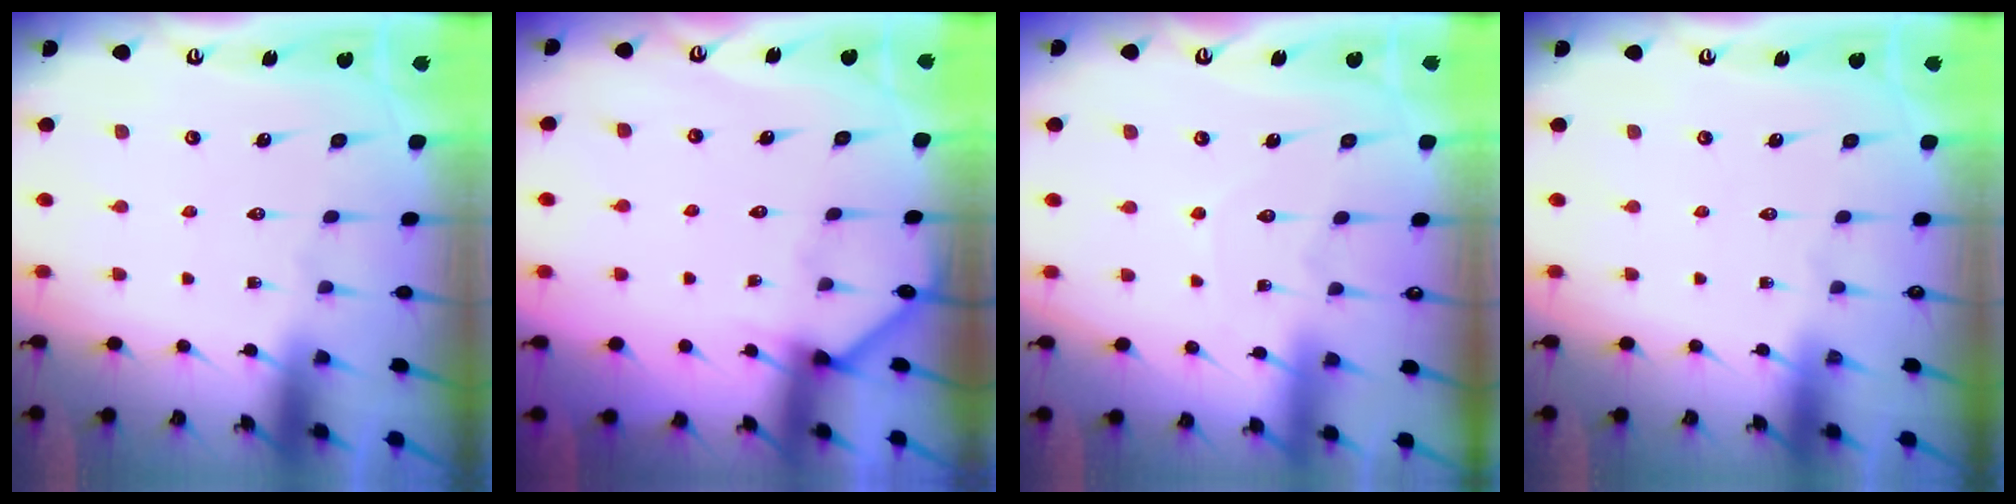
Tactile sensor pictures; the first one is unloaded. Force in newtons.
{"total": 3.5, "press": 3.5, "slide": 0.4}
{"total": 2.4, "press": 2.4, "slide": 0.3}
{"total": 0.0}